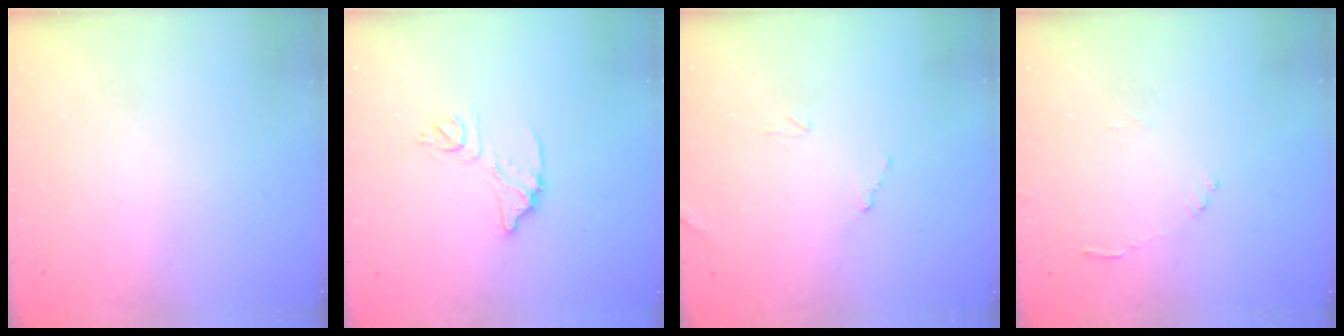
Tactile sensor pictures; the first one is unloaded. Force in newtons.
{"total": 9.1, "press": 9.1, "slide": 0.7}
{"total": 9.4, "press": 9.4, "slide": 0.4}
{"total": 8.1, "press": 8.1, "slide": 0.6}